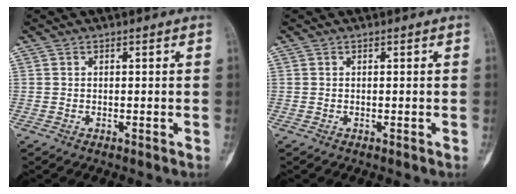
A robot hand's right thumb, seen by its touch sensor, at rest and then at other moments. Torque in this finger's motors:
{"motor_torque": [-0.01, 0.01, 0.00, 0.00, 0.00]}